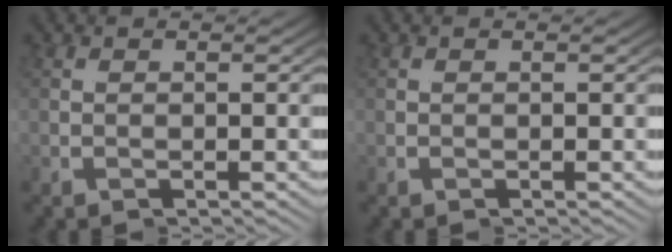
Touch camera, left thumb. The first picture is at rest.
{"total": 0.0}